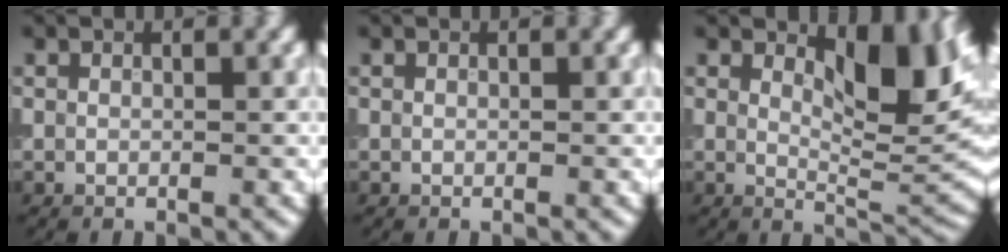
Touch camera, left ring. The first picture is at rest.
{"total": 0.0}
{"total": 6.9, "force": [2.7, 2.8, 5.6], "torque": [-0.075, -0.008, 0.041]}